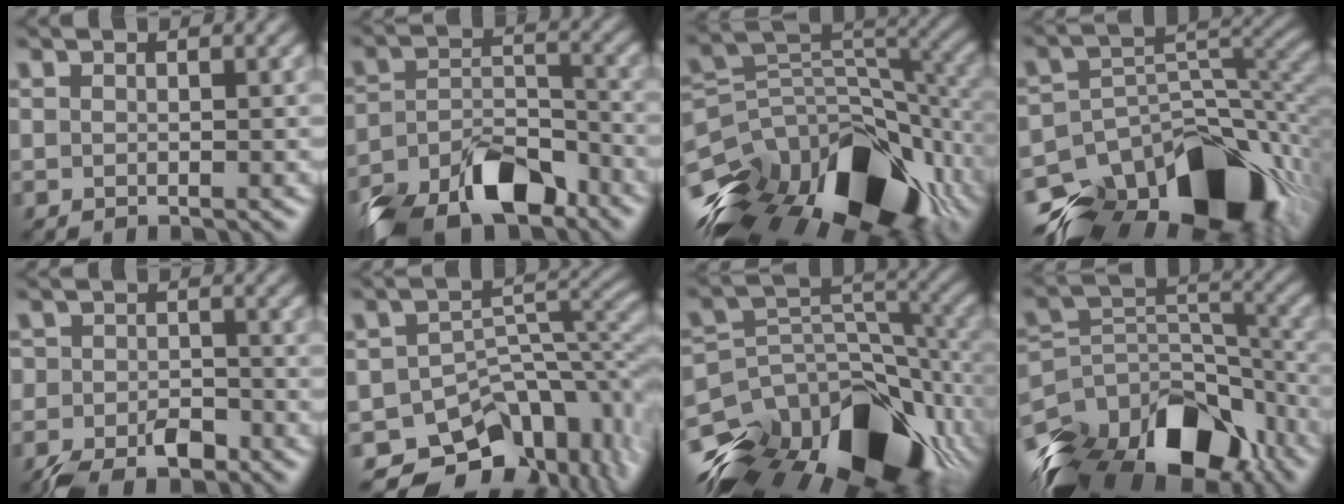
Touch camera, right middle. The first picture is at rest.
{"total": 10.0, "force": [-7.6, 4.2, 4.9], "torque": [-0.086, -0.005, -0.140]}
{"total": 17.8, "force": [-11.1, 9.7, 10.0], "torque": [-0.203, 0.002, -0.166]}
{"total": 17.4, "force": [-12.6, 8.8, 8.1], "torque": [-0.150, -0.011, -0.171]}
{"total": 4.8, "force": [-3.4, 2.5, 2.3], "torque": [-0.040, -0.003, -0.065]}
{"total": 10.3, "force": [-7.4, 6.0, 3.9], "torque": [-0.030, -0.006, -0.112]}
{"total": 18.8, "force": [-12.6, 10.5, 9.1], "torque": [-0.177, -0.015, -0.177]}
{"total": 15.9, "force": [-11.9, 8.3, 6.6], "torque": [-0.150, 0.008, -0.187]}